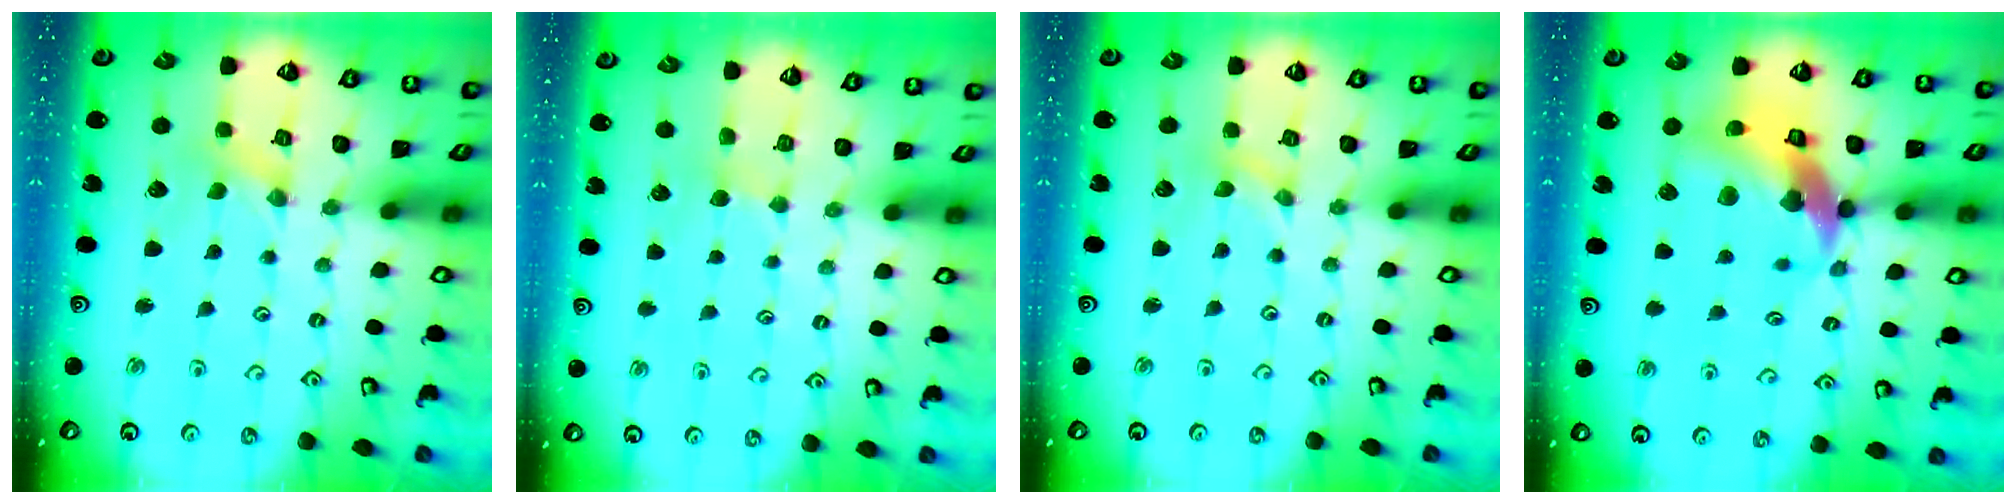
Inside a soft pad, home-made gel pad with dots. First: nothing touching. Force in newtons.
{"total": 2.9, "press": 2.9, "slide": 0.4}
{"total": 0.0}
{"total": 15.9, "press": 15.8, "slide": 2.1}